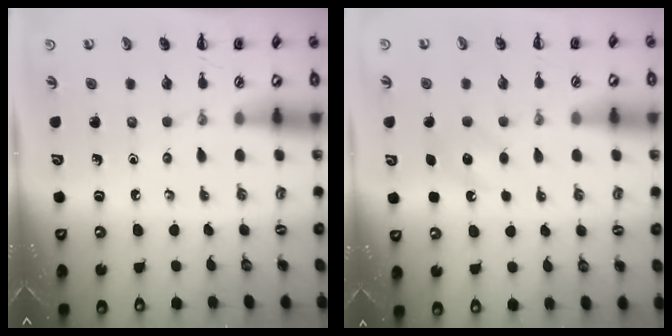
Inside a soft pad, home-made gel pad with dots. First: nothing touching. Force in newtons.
{"total": 5.2, "press": 5.0, "slide": 1.4}